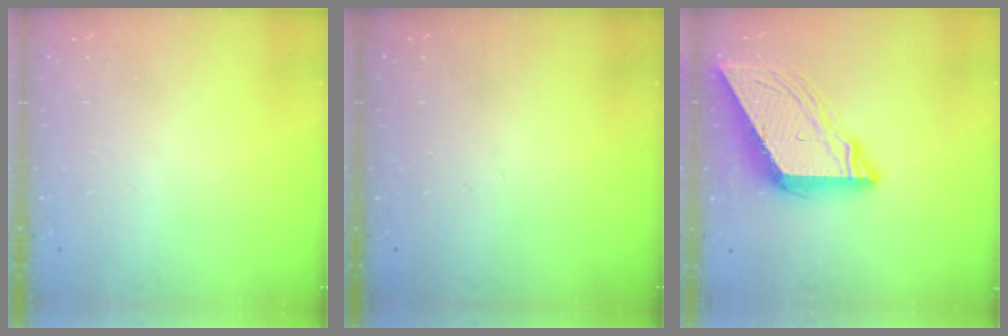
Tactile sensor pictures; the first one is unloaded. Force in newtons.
{"total": 0.0}
{"total": 10.0, "press": 10.0, "slide": 0.8}